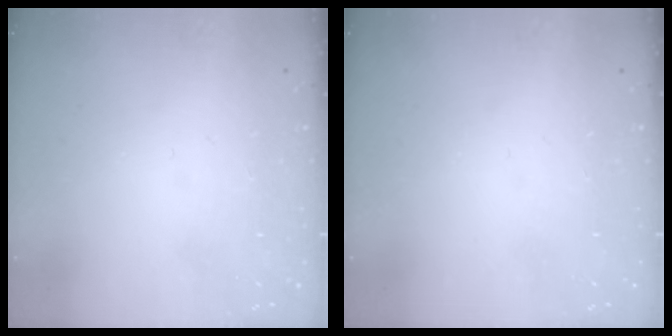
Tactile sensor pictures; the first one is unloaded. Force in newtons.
{"total": 0.0}